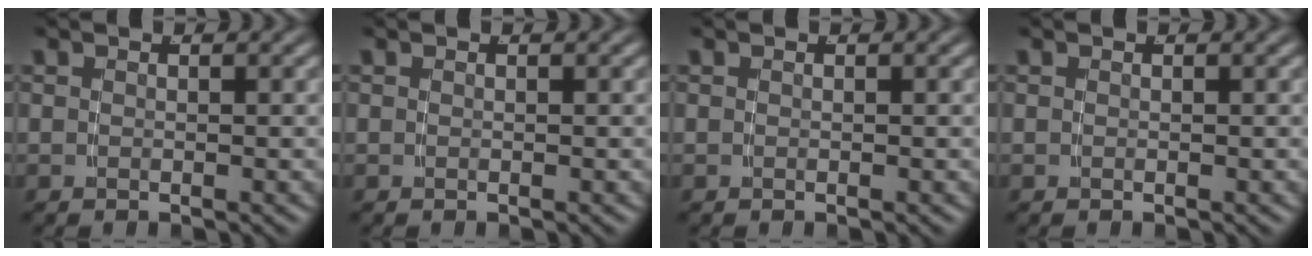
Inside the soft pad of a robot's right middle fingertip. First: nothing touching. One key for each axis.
{"total": 0.0}
{"total": 0.0}
{"total": 0.0}